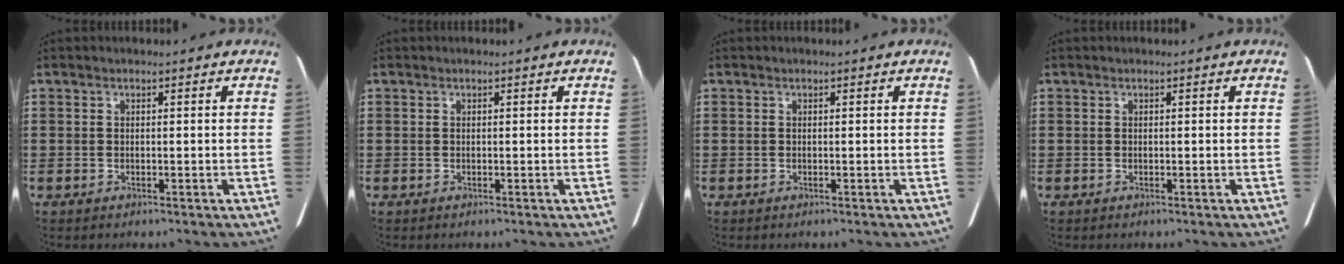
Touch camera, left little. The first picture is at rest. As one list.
[{"total": 0.0}, {"total": 0.0}, {"total": 0.0}]